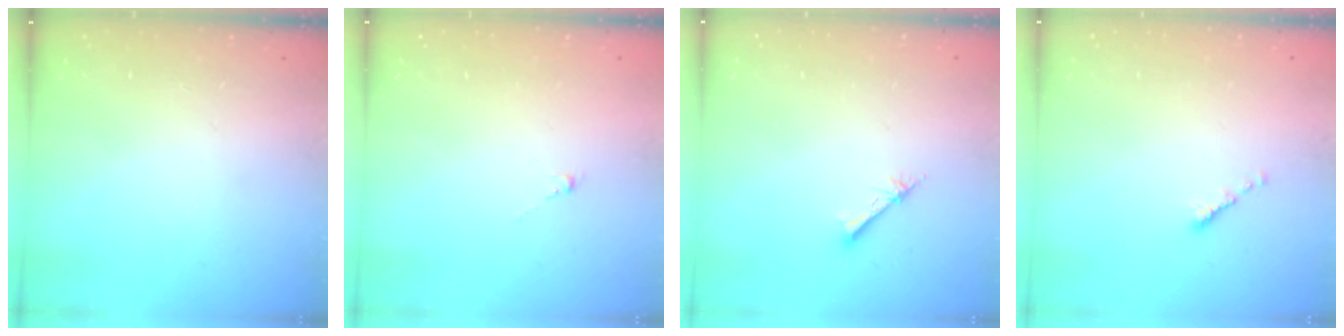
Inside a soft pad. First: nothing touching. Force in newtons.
{"total": 0.5, "press": 0.3, "slide": 0.4}
{"total": 2.3, "press": 2.3, "slide": 0.3}
{"total": 0.6, "press": 0.5, "slide": 0.3}